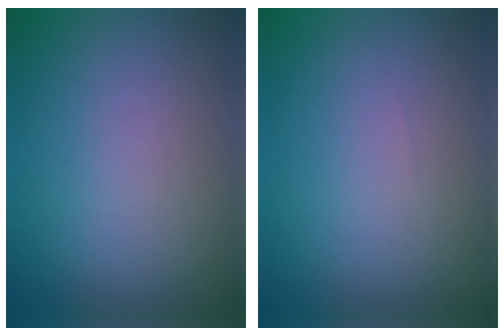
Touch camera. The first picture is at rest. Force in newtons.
{"total": 0.0}